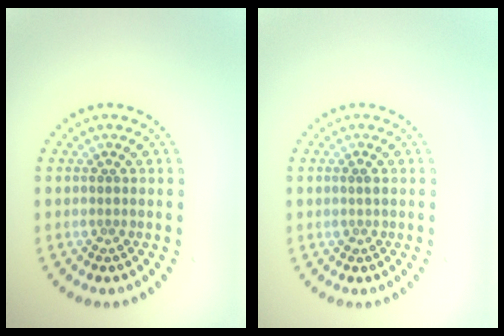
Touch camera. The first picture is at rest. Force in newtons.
{"total": 0.7, "press": 0.7, "slide": 0.2}